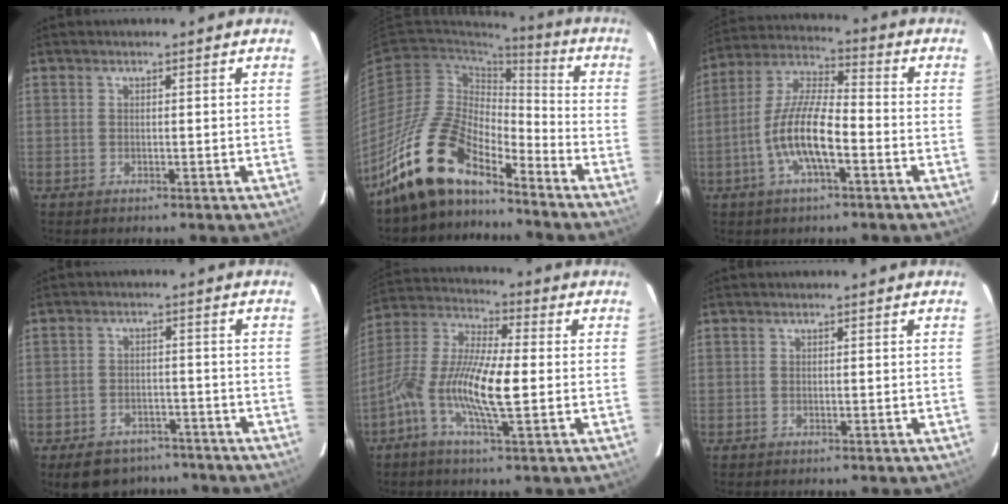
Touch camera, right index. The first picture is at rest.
{"total": 16.0, "force": [-13.0, 5.8, 7.3], "torque": [-0.147, 0.012, -0.250]}
{"total": 12.1, "force": [-4.3, 3.3, 10.8], "torque": [-0.225, 0.002, -0.083]}
{"total": 10.7, "force": [-8.0, 6.1, 3.5], "torque": [-0.087, 0.013, -0.099]}
{"total": 13.3, "force": [-2.9, 2.9, 12.7], "torque": [-0.251, 0.003, -0.064]}
{"total": 0.0}